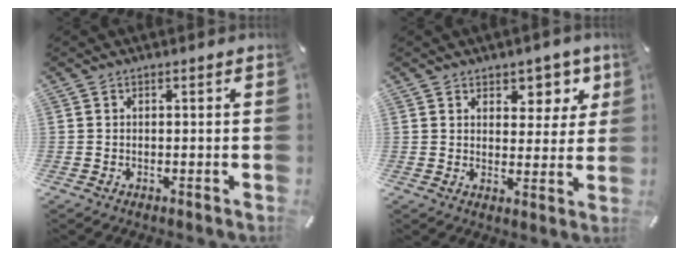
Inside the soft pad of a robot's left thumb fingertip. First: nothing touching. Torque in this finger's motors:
{"motor_torque": [0.47, -0.19, 0.08, 0.21, 0.00]}